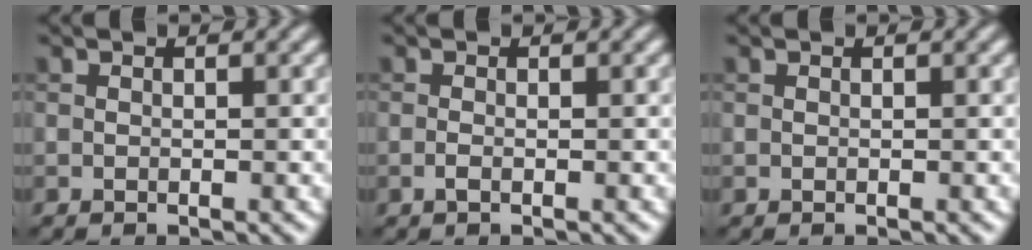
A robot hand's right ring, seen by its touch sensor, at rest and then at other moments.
{"total": 0.6, "force": [-0.3, 0.2, 0.5], "torque": [-0.013, -0.002, -0.007]}
{"total": 0.0}